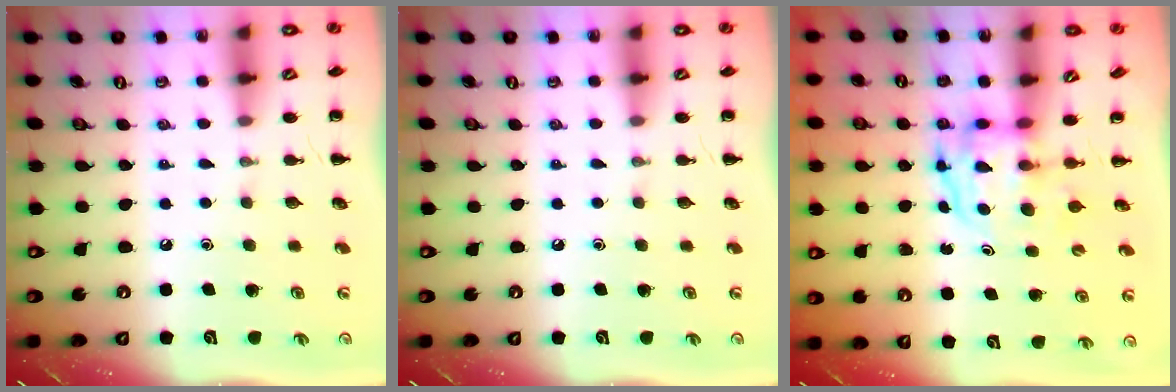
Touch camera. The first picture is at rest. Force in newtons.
{"total": 0.0}
{"total": 3.9, "press": 3.9, "slide": 0.7}